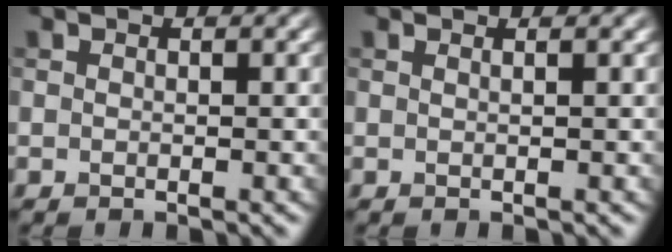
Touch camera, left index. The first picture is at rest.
{"total": 1.2, "force": [0.6, 0.5, 0.8], "torque": [-0.005, -0.001, -0.005]}